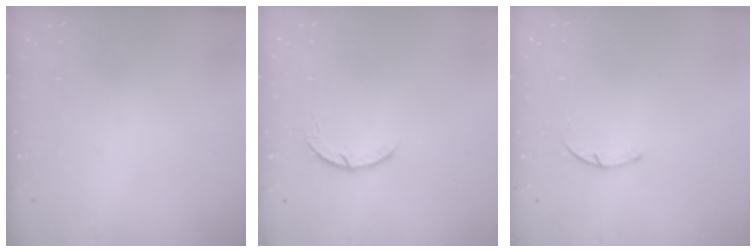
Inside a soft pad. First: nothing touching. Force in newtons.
{"total": 4.0, "press": 4.0, "slide": 0.5}
{"total": 1.4, "press": 1.4, "slide": 0.3}